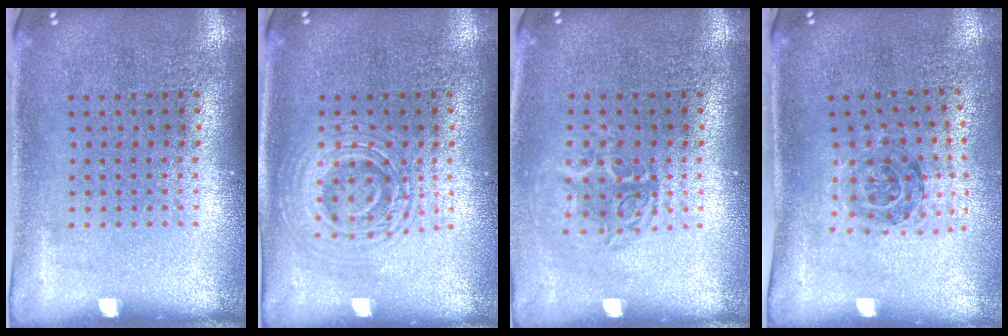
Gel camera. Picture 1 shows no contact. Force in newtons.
{"total": 2.8, "press": 2.8, "slide": 0.5}
{"total": 1.5, "press": 1.2, "slide": 0.8}
{"total": 1.1, "press": 1.0, "slide": 0.3}